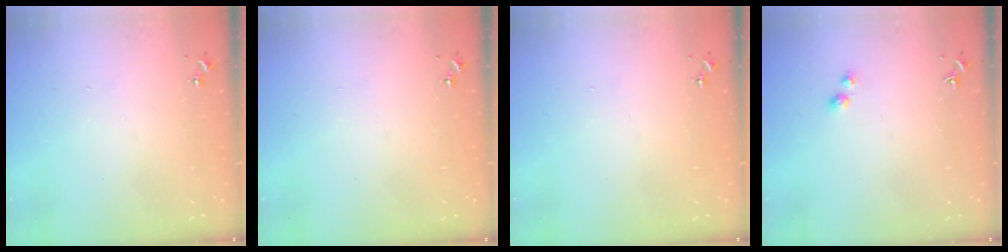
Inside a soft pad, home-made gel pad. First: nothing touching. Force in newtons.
{"total": 1.3, "press": 1.0, "slide": 0.9}
{"total": 0.0}
{"total": 3.3, "press": 3.2, "slide": 0.6}